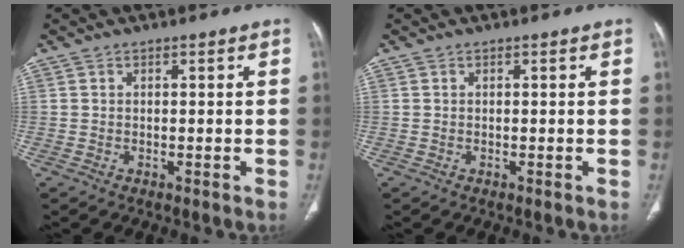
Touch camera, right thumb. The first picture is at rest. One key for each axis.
{"total": 0.0}